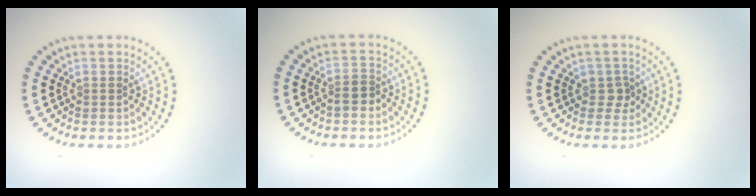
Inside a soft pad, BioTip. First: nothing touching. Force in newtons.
{"total": 1.6, "press": 1.4, "slide": 0.6}
{"total": 1.3, "press": 1.1, "slide": 0.7}